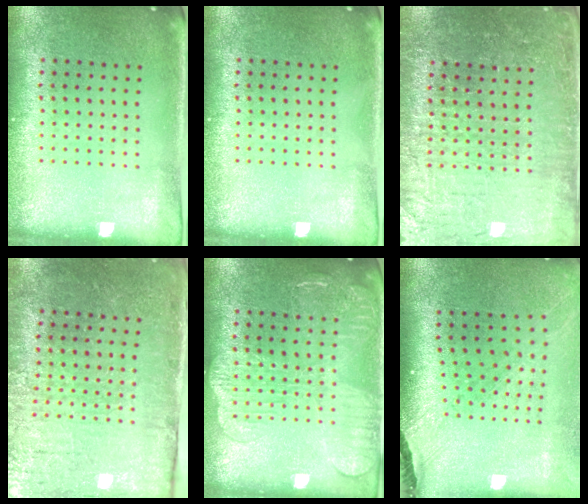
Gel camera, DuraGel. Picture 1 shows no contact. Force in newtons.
{"total": 0.0}
{"total": 4.5, "press": 4.3, "slide": 1.4}
{"total": 3.8, "press": 3.7, "slide": 0.6}
{"total": 2.2, "press": 2.1, "slide": 0.4}
{"total": 1.8, "press": 1.6, "slide": 0.9}